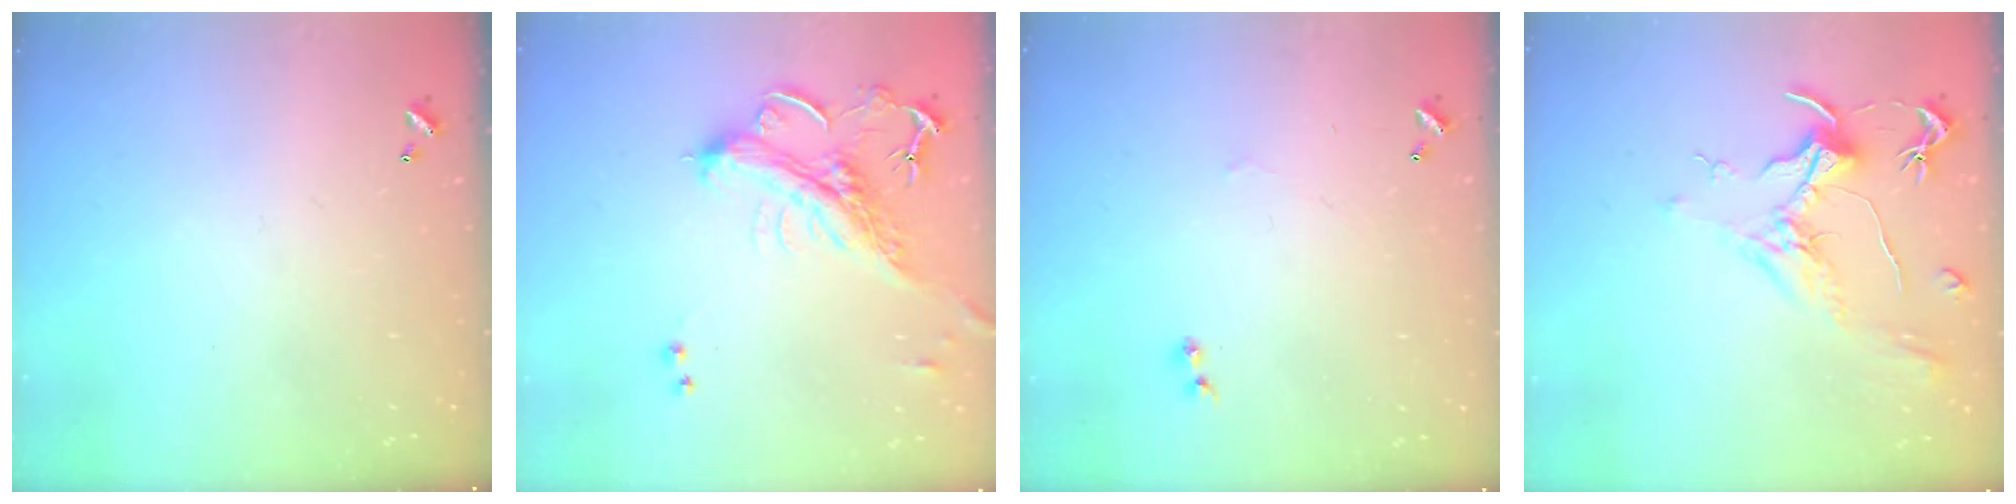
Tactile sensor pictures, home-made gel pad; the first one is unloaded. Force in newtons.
{"total": 2.3, "press": 1.9, "slide": 1.3}
{"total": 1.4, "press": 1.3, "slide": 0.4}
{"total": 1.9, "press": 1.7, "slide": 0.9}